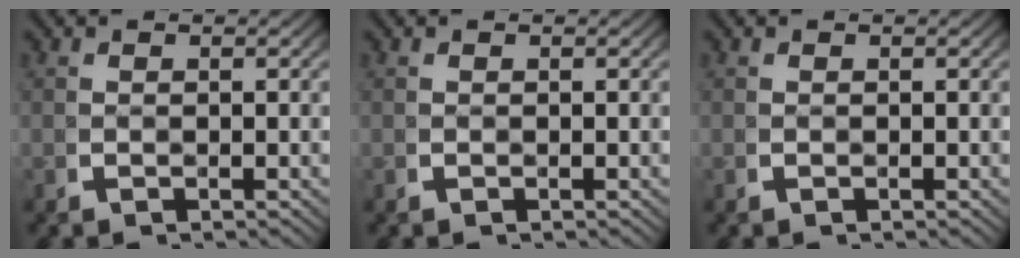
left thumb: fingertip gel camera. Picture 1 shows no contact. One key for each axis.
{"total": 0.0}
{"total": 0.0}